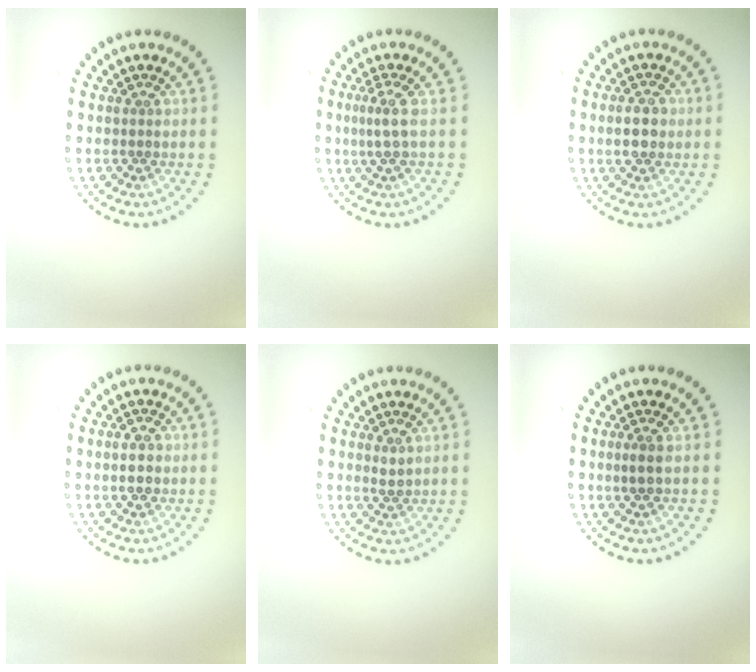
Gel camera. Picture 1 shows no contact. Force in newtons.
{"total": 2.2, "press": 1.4, "slide": 1.6}
{"total": 2.8, "press": 2.8, "slide": 0.2}
{"total": 2.4, "press": 2.4, "slide": 0.1}
{"total": 0.8, "press": 0.8, "slide": 0.2}
{"total": 1.1, "press": 1.0, "slide": 0.6}